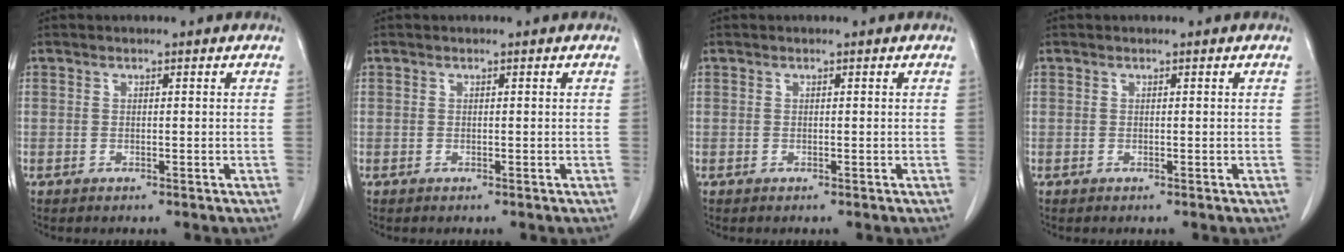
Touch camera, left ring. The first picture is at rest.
{"total": 0.0}
{"total": 0.0}
{"total": 0.0}